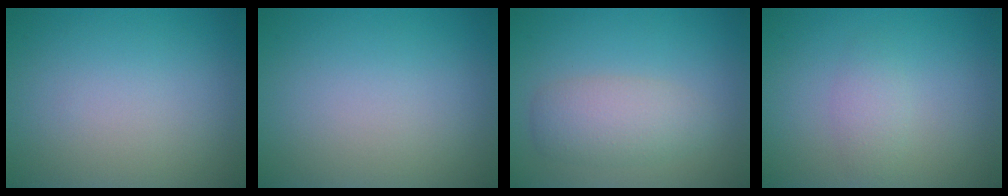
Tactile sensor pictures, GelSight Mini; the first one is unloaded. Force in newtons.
{"total": 0.0}
{"total": 3.4, "press": 3.3, "slide": 0.4}
{"total": 1.5, "press": 1.5, "slide": 0.0}